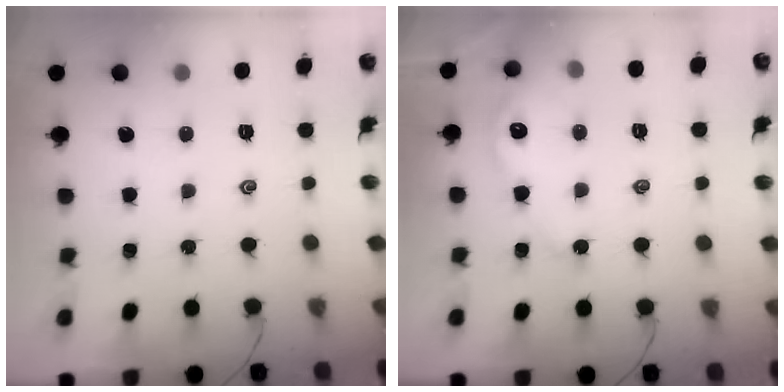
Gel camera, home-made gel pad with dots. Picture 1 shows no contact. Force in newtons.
{"total": 4.9, "press": 4.8, "slide": 0.4}